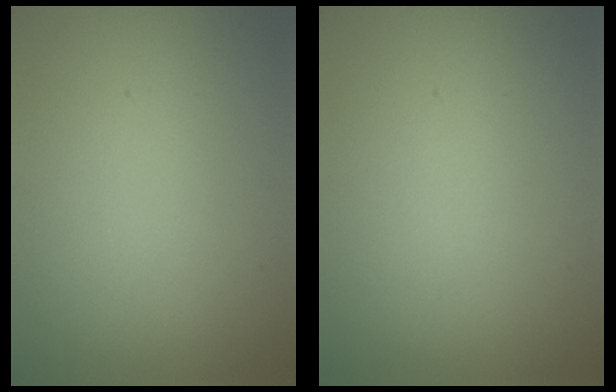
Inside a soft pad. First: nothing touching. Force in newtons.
{"total": 0.0}